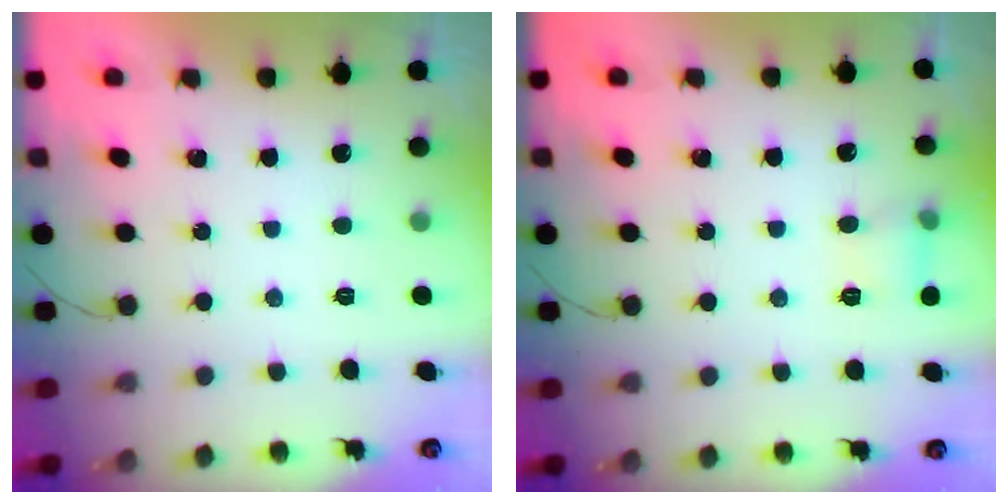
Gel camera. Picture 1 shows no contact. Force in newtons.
{"total": 5.2, "press": 5.0, "slide": 1.7}